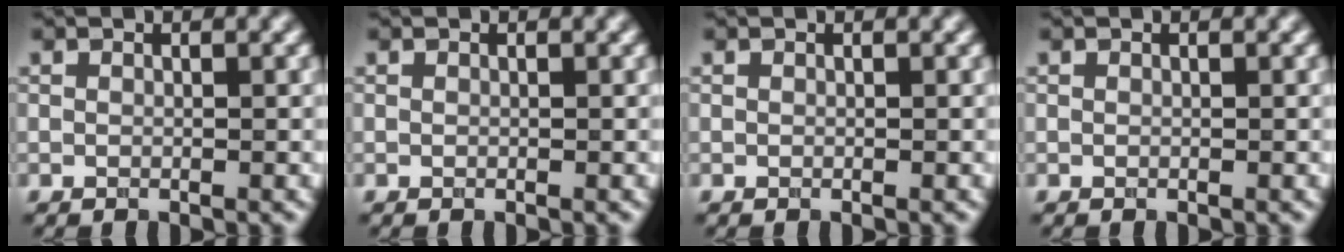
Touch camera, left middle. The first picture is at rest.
{"total": 0.0}
{"total": 0.0}
{"total": 0.0}